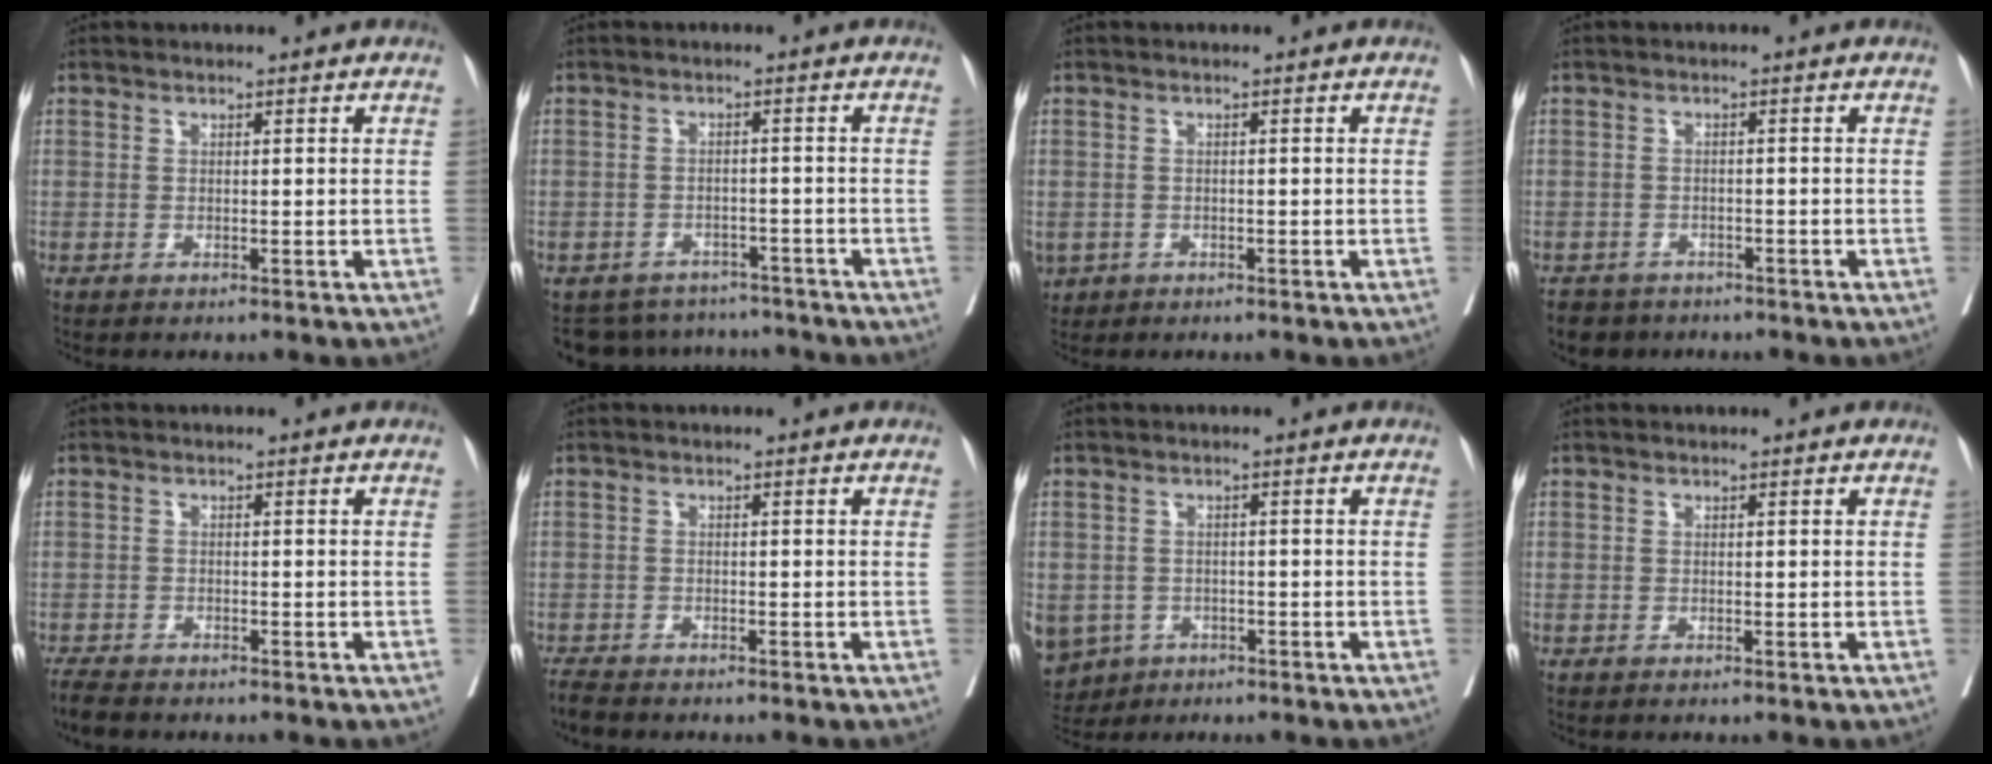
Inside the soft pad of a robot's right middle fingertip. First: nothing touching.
{"total": 9.0, "force": [-8.4, 3.2, 0.4], "torque": [-0.006, 0.013, -0.107]}
{"total": 3.4, "force": [-1.7, 2.7, 1.3], "torque": [-0.039, -0.005, -0.024]}
{"total": 5.0, "force": [-4.1, 2.8, 0.0], "torque": [0.004, -0.001, -0.065]}
{"total": 3.9, "force": [-3.5, 0.7, 1.6], "torque": [-0.033, -0.014, -0.061]}
{"total": 2.9, "force": [-2.8, 0.3, 0.9], "torque": [-0.021, -0.013, -0.051]}
{"total": 10.8, "force": [-5.2, 8.8, 3.5], "torque": [-0.116, -0.008, -0.069]}
{"total": 0.0}